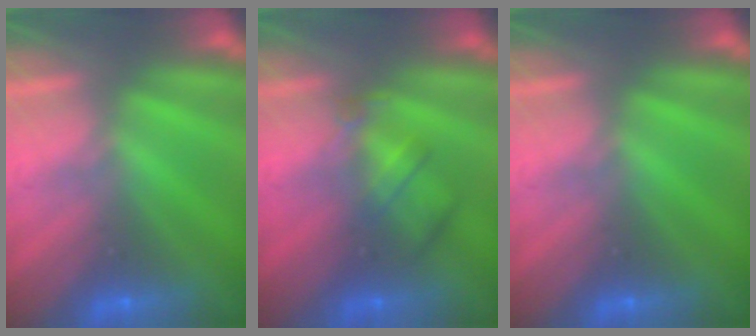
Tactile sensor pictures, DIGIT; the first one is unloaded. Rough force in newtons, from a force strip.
{"total": 2.4}
{"total": 0.0}